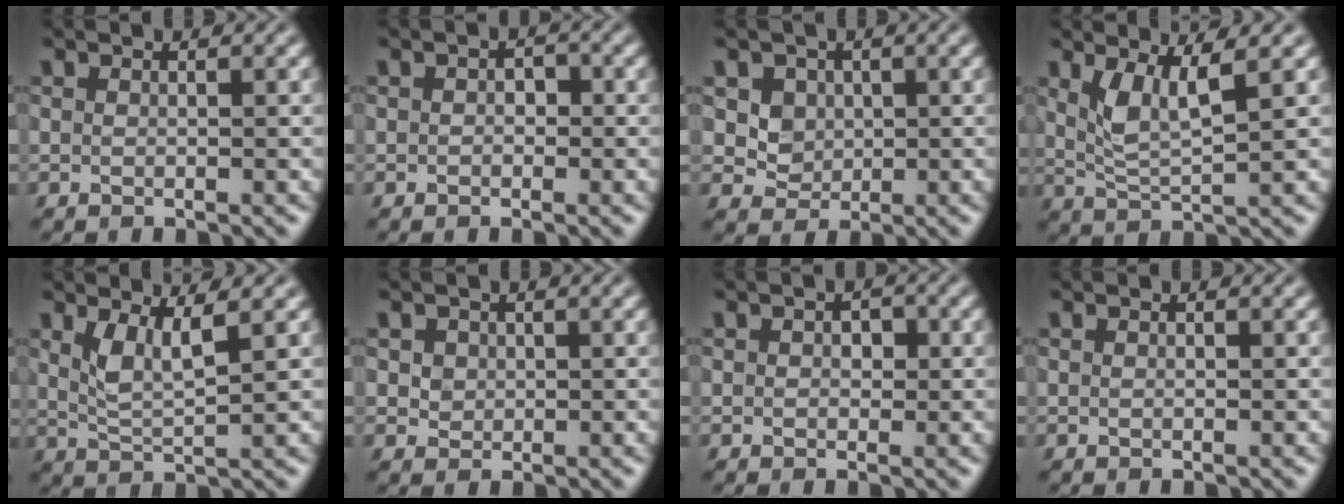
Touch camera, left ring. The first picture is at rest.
{"total": 1.3, "force": [0.0, 1.0, 0.8], "torque": [-0.011, 0.000, -0.004]}
{"total": 3.4, "force": [1.1, 2.9, 1.5], "torque": [-0.037, -0.005, 0.036]}
{"total": 3.6, "force": [1.6, 0.8, 3.1], "torque": [-0.071, -0.007, 0.038]}
{"total": 3.3, "force": [1.6, 0.8, 2.7], "torque": [-0.057, -0.007, 0.036]}
{"total": 2.0, "force": [0.7, 1.6, 0.8], "torque": [-0.019, 0.004, 0.024]}
{"total": 1.5, "force": [0.2, 1.1, 1.0], "torque": [-0.014, 0.001, 0.000]}
{"total": 0.0}